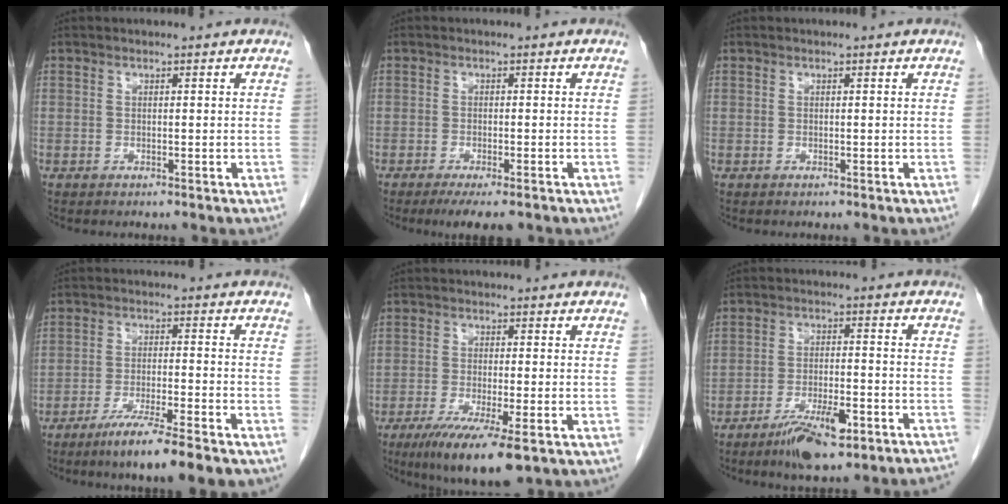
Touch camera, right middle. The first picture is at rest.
{"total": 5.4, "force": [-3.9, 1.0, 3.5], "torque": [-0.046, -0.013, -0.055]}
{"total": 0.0}
{"total": 9.1, "force": [-6.7, -0.2, 6.1], "torque": [-0.097, -0.022, -0.110]}
{"total": 9.6, "force": [-5.7, 1.1, 7.7], "torque": [-0.131, -0.029, -0.089]}
{"total": 10.5, "force": [-7.9, 1.6, 6.8], "torque": [-0.096, 0.000, -0.128]}